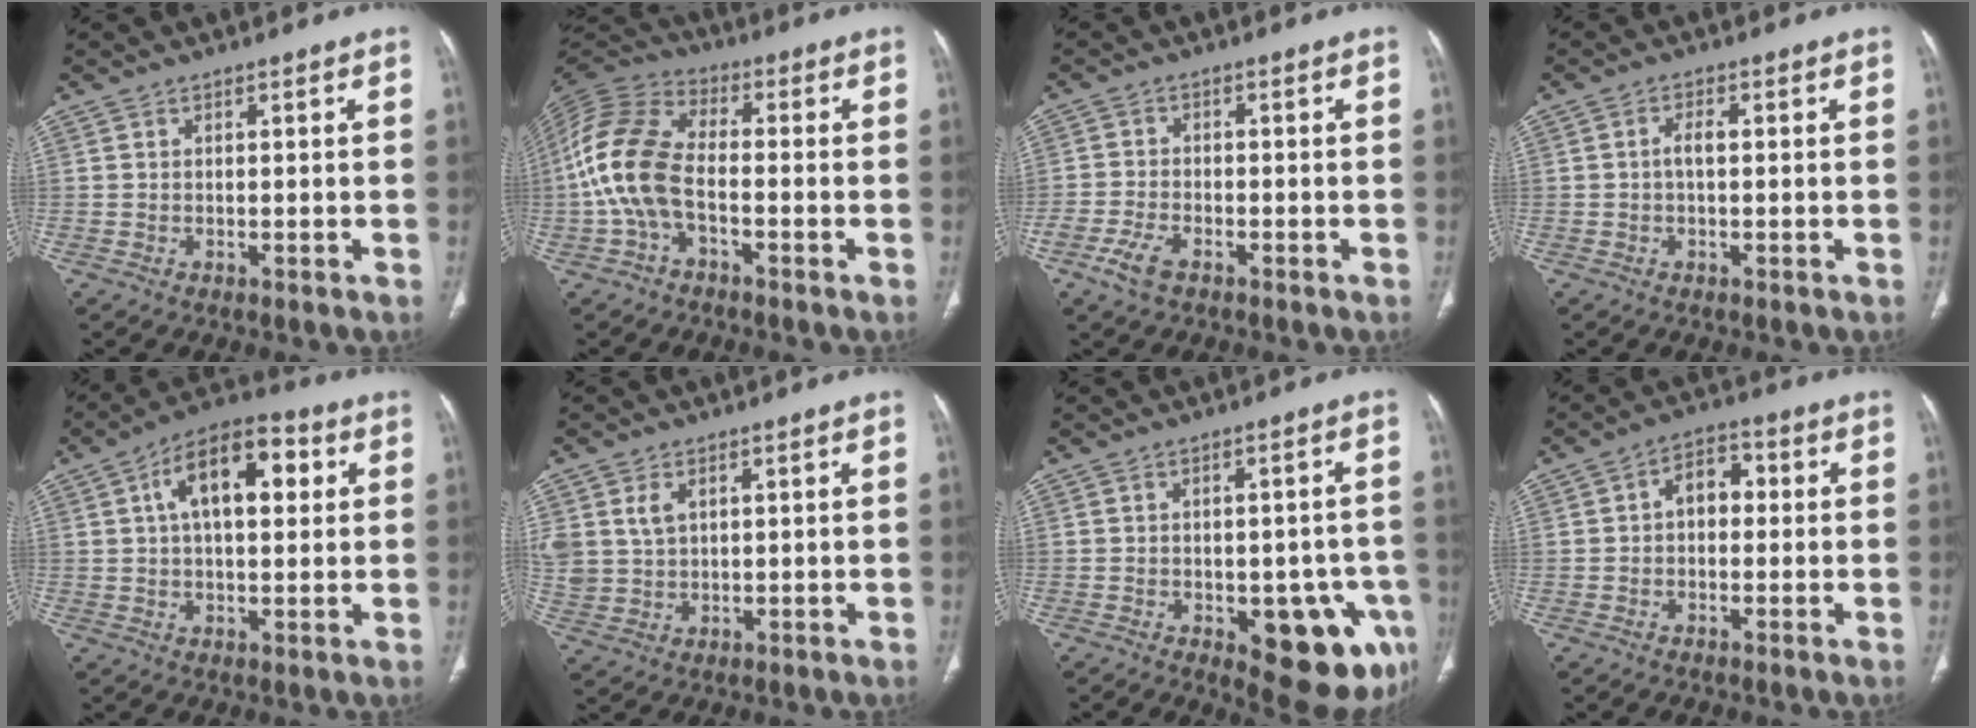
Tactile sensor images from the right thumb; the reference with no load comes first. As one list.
[{"total": 13.2, "force": [-2.7, 7.5, 10.5], "torque": [-0.232, 0.033, -0.060]}, {"total": 4.8, "force": [-3.0, 2.3, 3.1], "torque": [-0.071, 0.010, -0.056]}, {"total": 2.2, "force": [-0.1, 1.0, 2.0], "torque": [-0.039, 0.007, -0.004]}, {"total": 14.0, "force": [3.8, 7.1, 11.5], "torque": [-0.168, 0.022, 0.055]}, {"total": 7.1, "force": [2.4, 5.1, 4.2], "torque": [-0.087, -0.004, 0.061]}, {"total": 15.3, "force": [-5.7, 7.2, 12.2], "torque": [-0.108, 0.015, -0.053]}, {"total": 5.8, "force": [0.2, 4.0, 4.2], "torque": [-0.046, 0.023, -0.007]}]